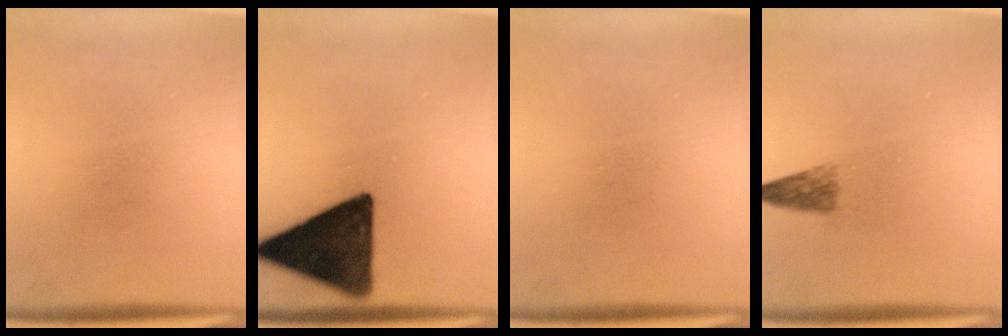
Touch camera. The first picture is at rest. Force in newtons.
{"total": 15.8}
{"total": 0.0}
{"total": 2.4}